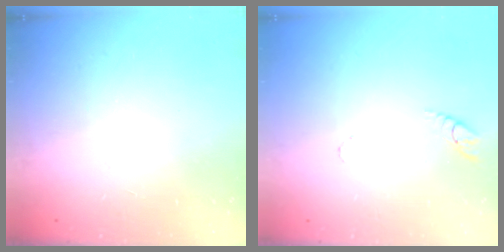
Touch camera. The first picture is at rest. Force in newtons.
{"total": 3.3, "press": 3.3, "slide": 0.3}